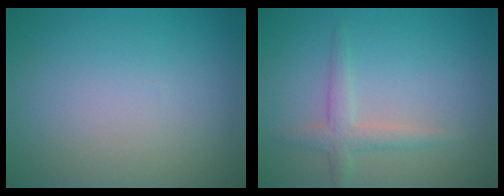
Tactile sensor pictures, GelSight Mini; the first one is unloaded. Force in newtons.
{"total": 2.0, "press": 2.0, "slide": 0.1}